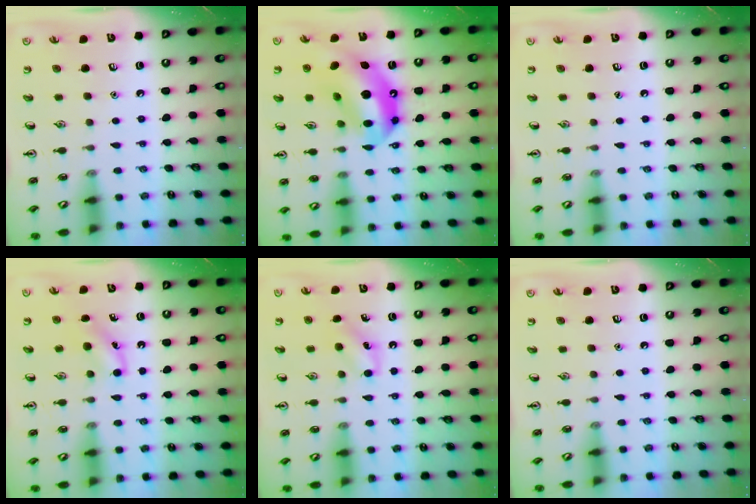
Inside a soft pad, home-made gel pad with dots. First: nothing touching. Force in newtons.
{"total": 16.3, "press": 15.5, "slide": 5.0}
{"total": 0.0}
{"total": 4.4, "press": 4.0, "slide": 1.7}
{"total": 7.5, "press": 7.3, "slide": 1.8}
{"total": 0.0}